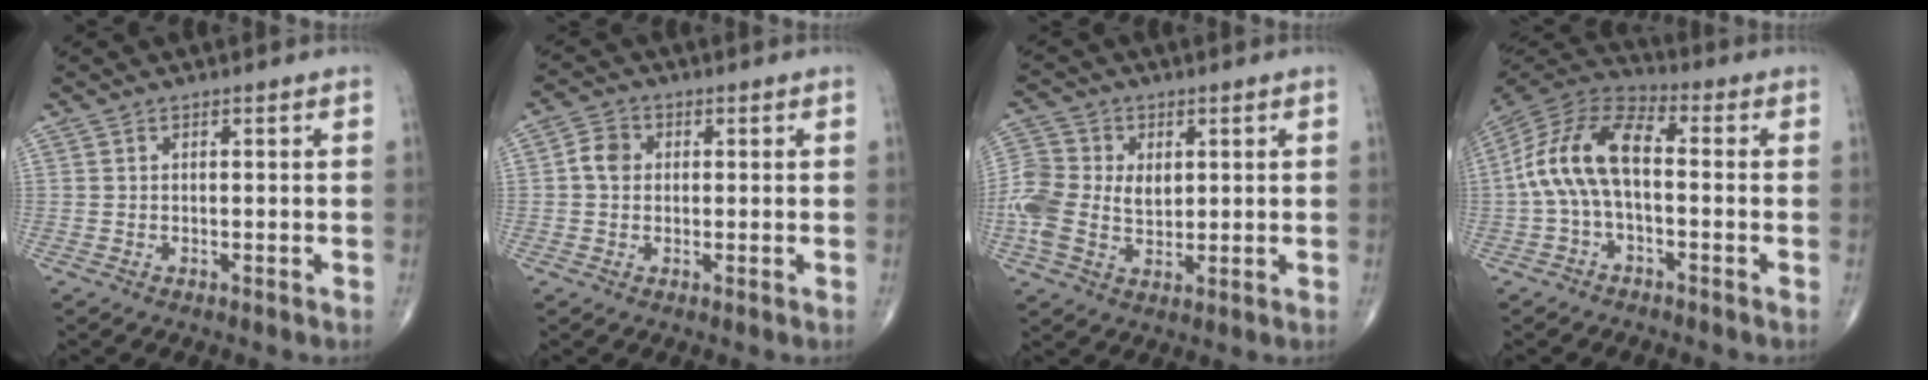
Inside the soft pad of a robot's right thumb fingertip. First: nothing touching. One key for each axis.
{"total": 3.8, "fx": 0.2, "fy": 3.2, "fz": 2.0, "tx": -0.028, "ty": 0.008, "tz": -0.003}
{"total": 11.5, "fx": 0.6, "fy": 8.4, "fz": 7.8, "tx": -0.166, "ty": 0.004, "tz": 0.010}
{"total": 13.1, "fx": -0.6, "fy": 6.6, "fz": 11.3, "tx": -0.225, "ty": 0.040, "tz": -0.025}